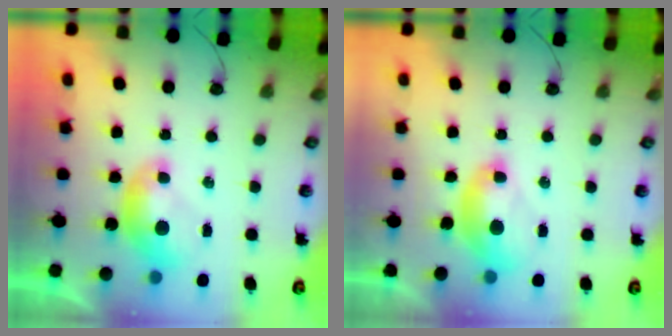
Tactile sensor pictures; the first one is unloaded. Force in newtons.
{"total": 2.6, "press": 2.6, "slide": 0.5}